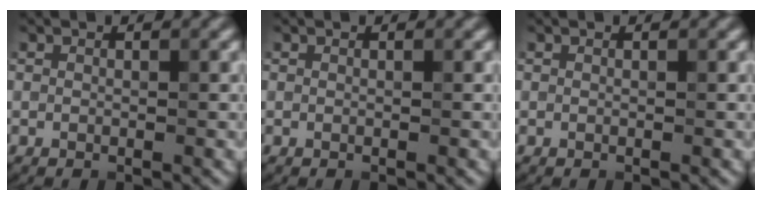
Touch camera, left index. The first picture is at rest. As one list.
[{"total": 0.0}, {"total": 0.0}]